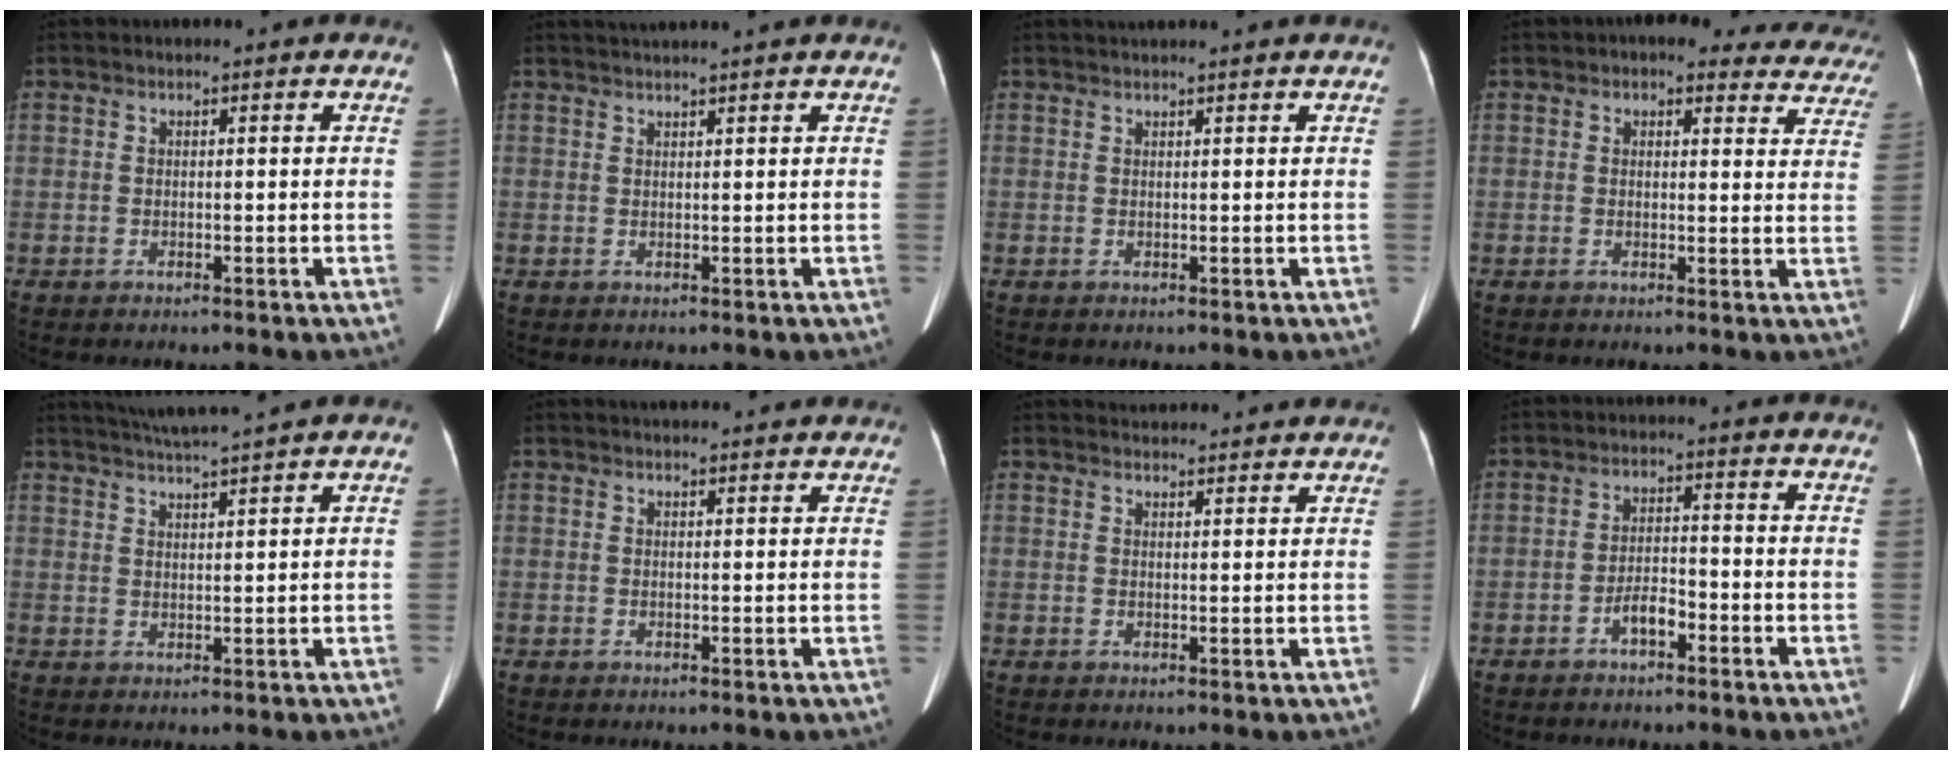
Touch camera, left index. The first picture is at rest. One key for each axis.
{"total": 4.5, "fx": 3.9, "fy": -1.1, "fz": 1.9, "tx": -0.023, "ty": 0.025, "tz": 0.059}
{"total": 4.2, "fx": 3.8, "fy": -0.6, "fz": 1.8, "tx": -0.018, "ty": 0.027, "tz": 0.051}
{"total": 15.6, "fx": 13.9, "fy": 5.5, "fz": 4.4, "tx": -0.012, "ty": 0.004, "tz": 0.131}
{"total": 6.5, "fx": 5.8, "fy": -1.6, "fz": 2.4, "tx": -0.043, "ty": 0.009, "tz": 0.095}
{"total": 8.2, "fx": 7.7, "fy": 0.9, "fz": 2.8, "tx": -0.035, "ty": 0.027, "tz": 0.083}
{"total": 6.9, "fx": 6.8, "fy": 0.7, "fz": 1.2, "tx": -0.016, "ty": 0.026, "tz": 0.076}
{"total": 3.4, "fx": -2.1, "fy": 1.2, "fz": 2.4, "tx": -0.045, "ty": 0.010, "tz": -0.038}